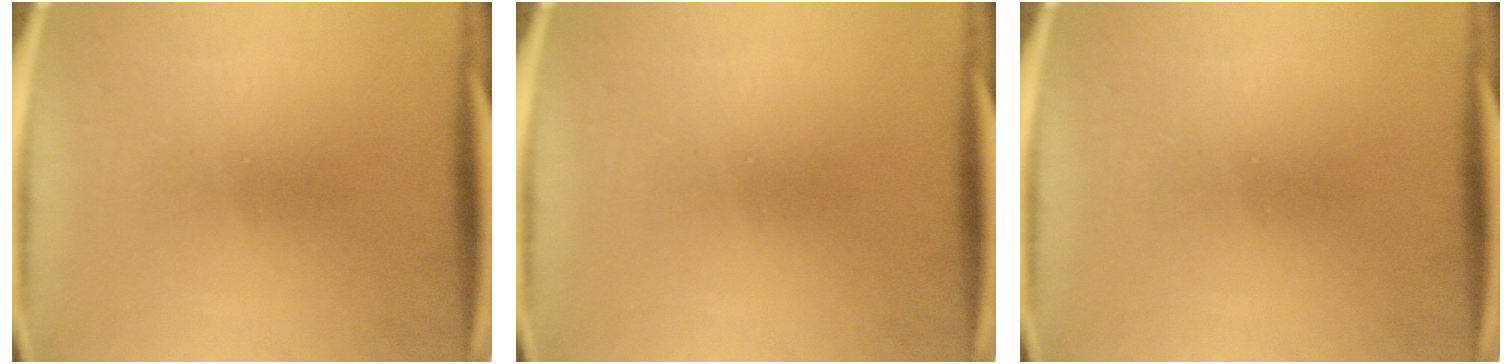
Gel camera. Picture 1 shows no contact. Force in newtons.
{"total": 0.0}
{"total": 0.0}